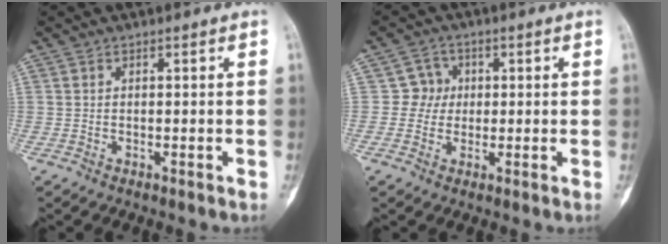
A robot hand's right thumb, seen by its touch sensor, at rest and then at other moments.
{"total": 3.9, "force": [0.3, 3.9, 0.5], "torque": [0.024, 0.009, -0.002]}